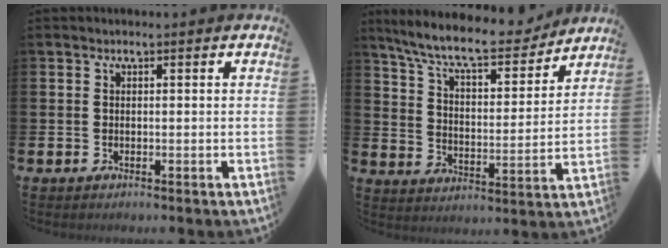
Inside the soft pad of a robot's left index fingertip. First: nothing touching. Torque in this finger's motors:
{"motor_torque": [1.04, -1.09, 0.53, 0.21]}